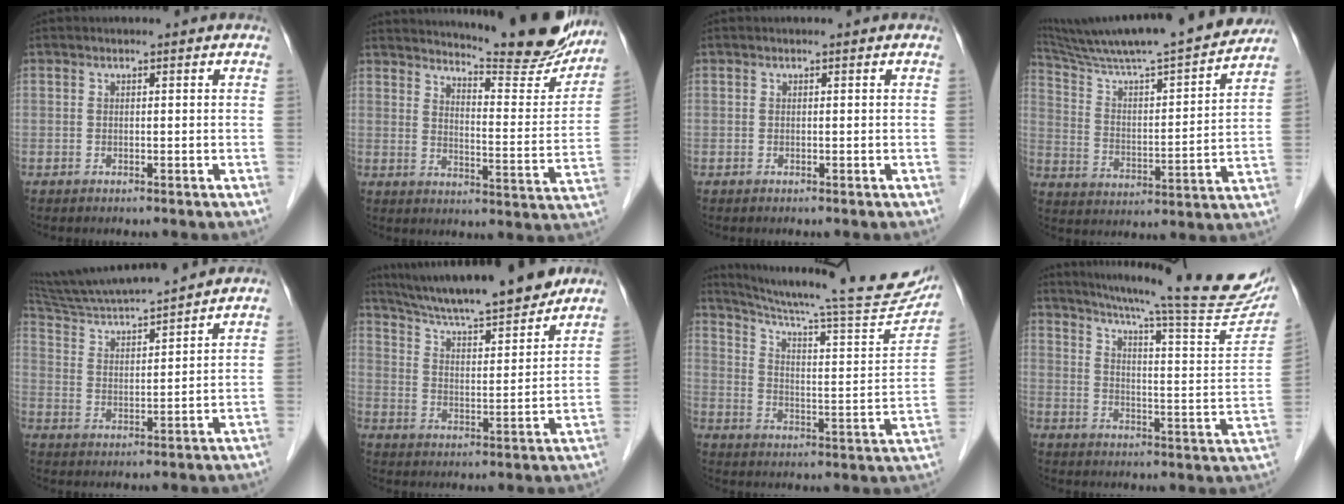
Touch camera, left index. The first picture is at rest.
{"total": 19.1, "force": [17.5, 2.0, 7.5], "torque": [-0.105, -0.066, 0.218]}
{"total": 0.0}
{"total": 23.0, "force": [20.3, 0.8, 10.8], "torque": [-0.181, -0.002, 0.308]}
{"total": 14.3, "force": [13.2, -0.3, 5.5], "torque": [-0.106, 0.012, 0.226]}
{"total": 17.9, "force": [15.9, 1.5, 8.0], "torque": [-0.133, 0.008, 0.250]}
{"total": 24.3, "force": [21.9, 1.1, 10.5], "torque": [-0.160, -0.054, 0.290]}
{"total": 24.8, "force": [21.2, 0.9, 12.9], "torque": [-0.194, -0.048, 0.269]}